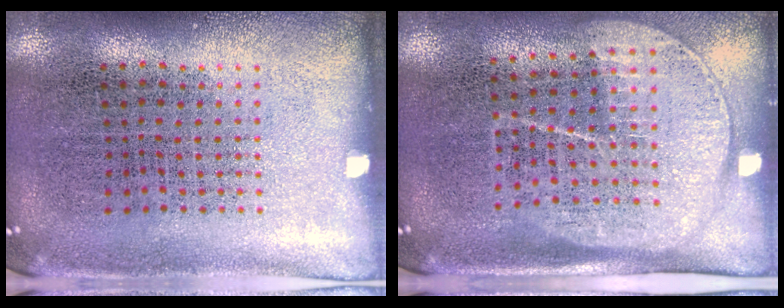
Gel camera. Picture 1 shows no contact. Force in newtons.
{"total": 1.8, "press": 1.4, "slide": 1.0}